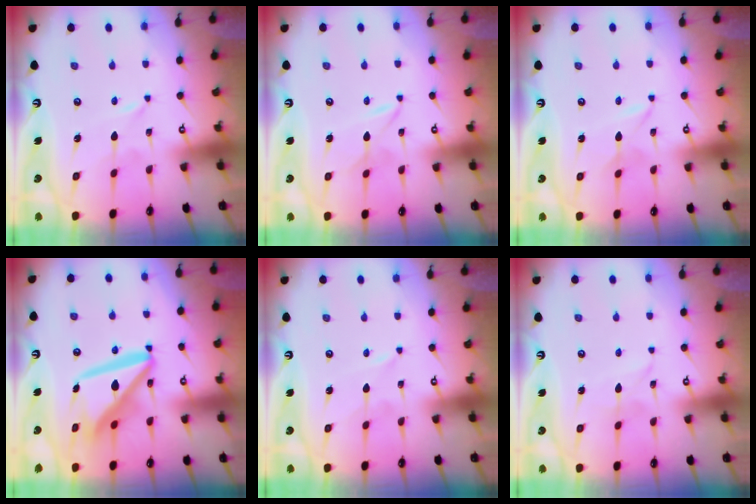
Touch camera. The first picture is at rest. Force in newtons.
{"total": 1.9, "press": 1.9, "slide": 0.3}
{"total": 2.3, "press": 2.3, "slide": 0.3}
{"total": 15.4, "press": 15.3, "slide": 2.0}
{"total": 0.8, "press": 0.8, "slide": 0.1}
{"total": 2.2, "press": 2.2, "slide": 0.2}